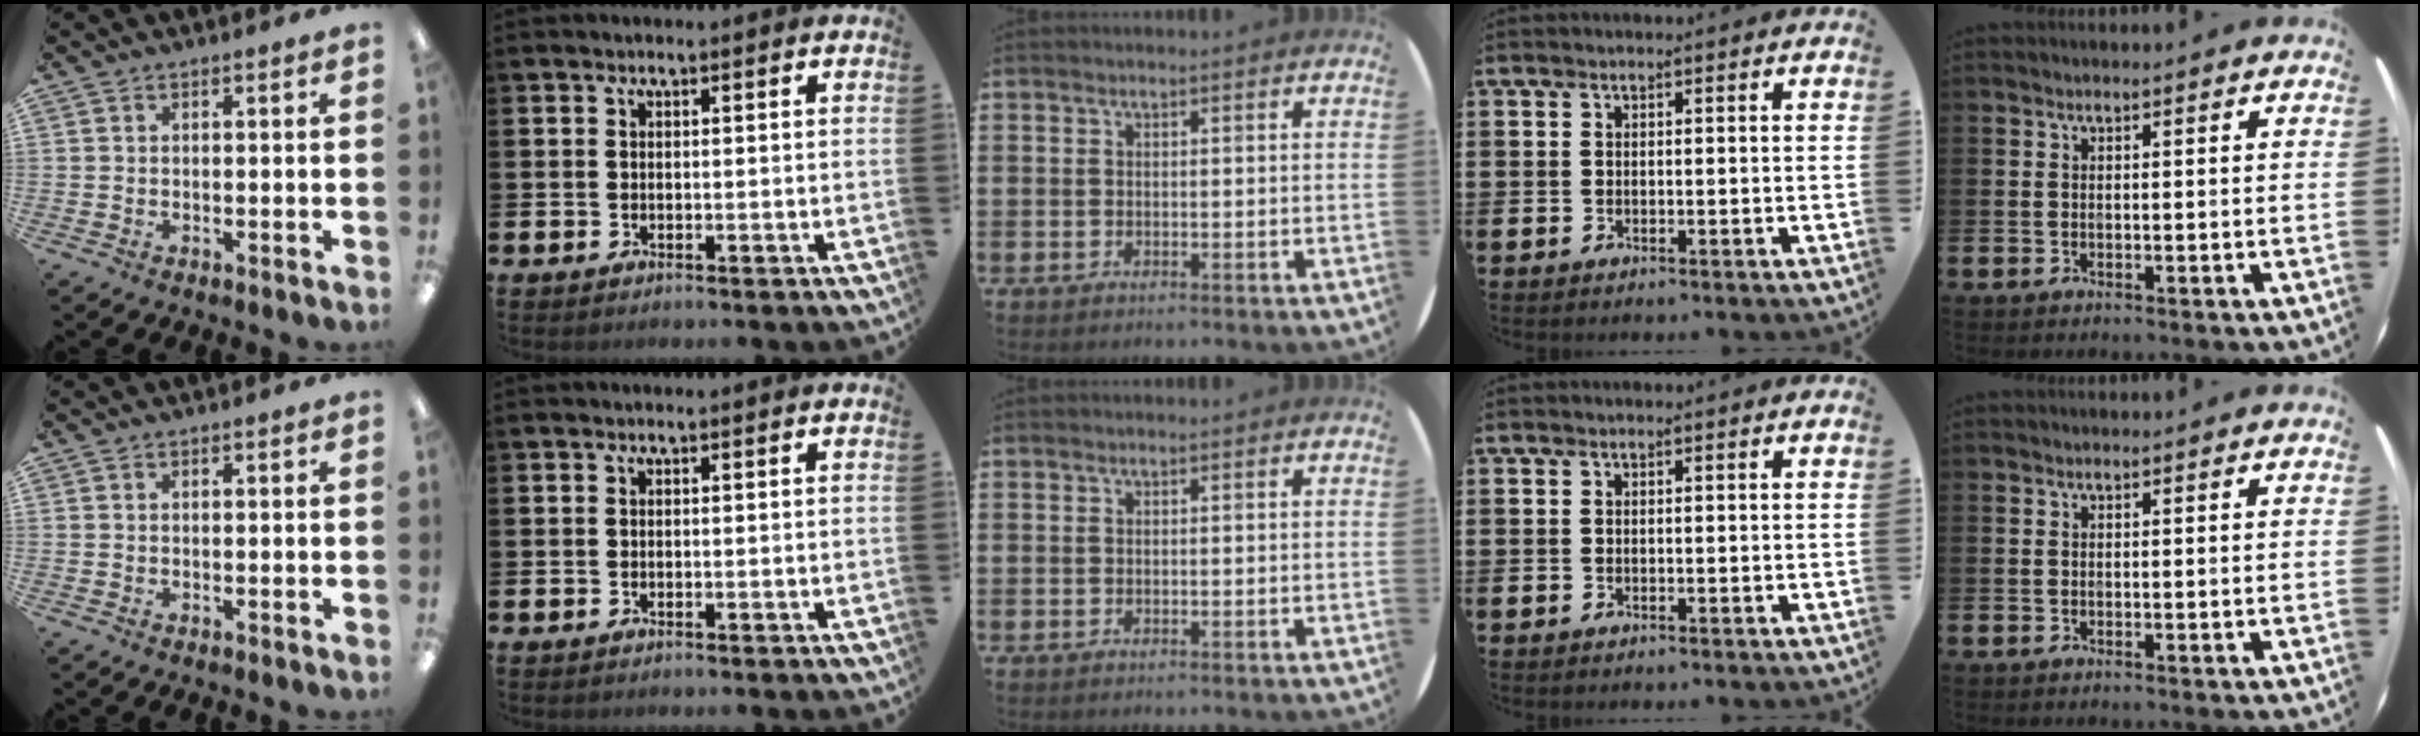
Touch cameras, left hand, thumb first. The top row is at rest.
{}